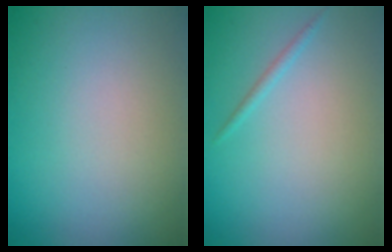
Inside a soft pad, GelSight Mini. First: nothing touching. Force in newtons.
{"total": 0.7, "press": 0.7, "slide": 0.1}